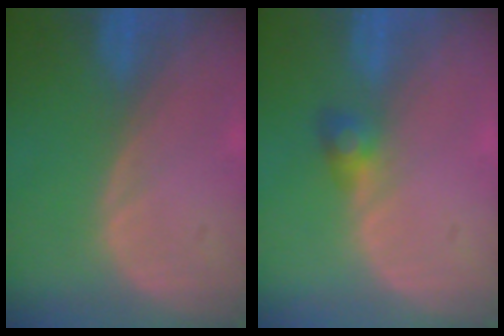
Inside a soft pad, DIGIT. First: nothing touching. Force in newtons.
{"total": 2.5, "press": 2.5, "slide": 0.5}